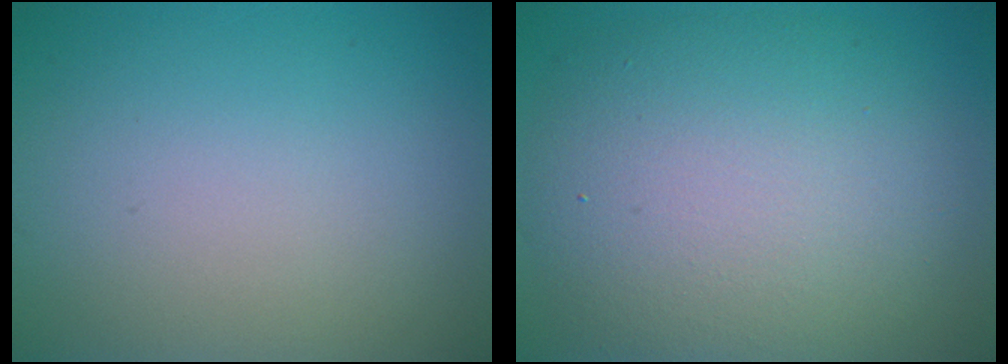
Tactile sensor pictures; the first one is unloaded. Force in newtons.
{"total": 10.1, "press": 10.1, "slide": 0.5}